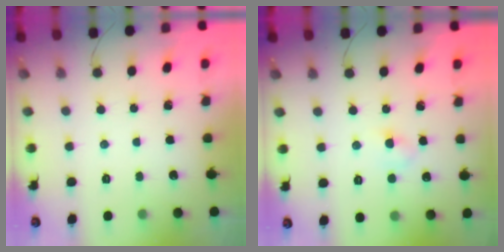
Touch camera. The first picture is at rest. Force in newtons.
{"total": 3.2, "press": 3.0, "slide": 1.2}